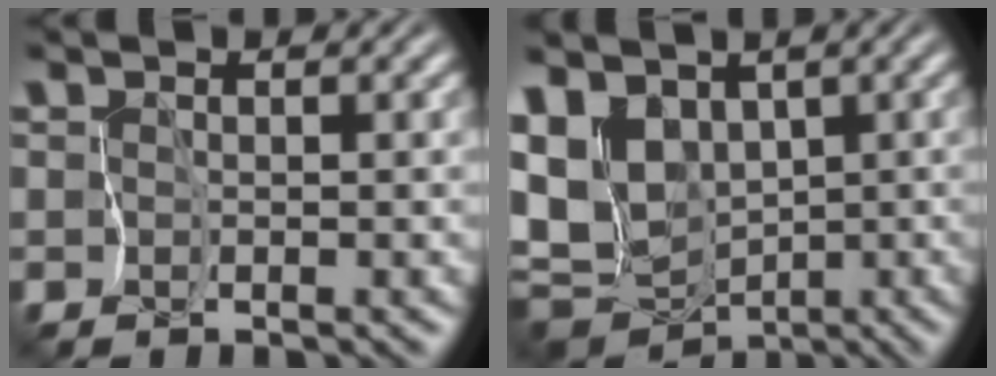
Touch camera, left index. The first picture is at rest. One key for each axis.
{"total": 10.0, "fx": 0.3, "fy": 7.8, "fz": 6.2, "tx": -0.134, "ty": -0.007, "tz": 0.026}